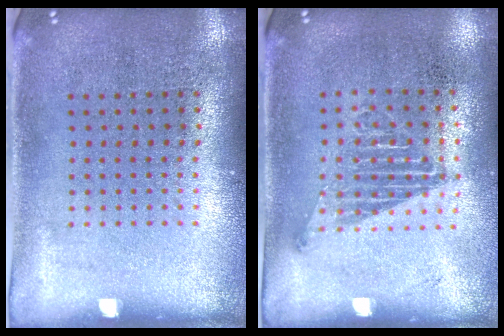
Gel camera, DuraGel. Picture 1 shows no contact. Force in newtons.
{"total": 1.1, "press": 1.0, "slide": 0.6}